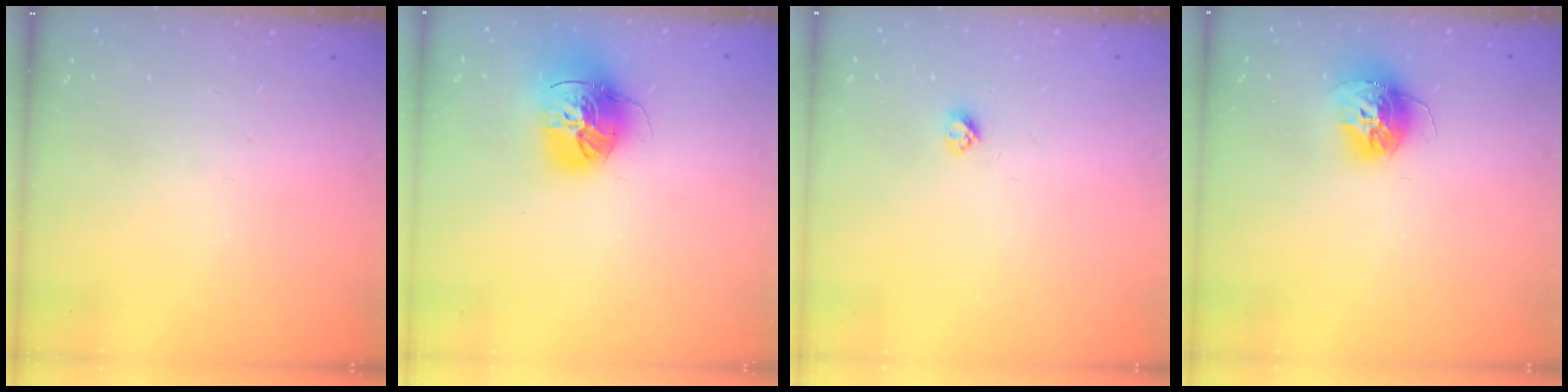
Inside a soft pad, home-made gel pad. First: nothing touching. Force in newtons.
{"total": 17.1, "press": 17.0, "slide": 1.9}
{"total": 2.7, "press": 2.6, "slide": 0.3}
{"total": 13.5, "press": 13.4, "slide": 1.2}